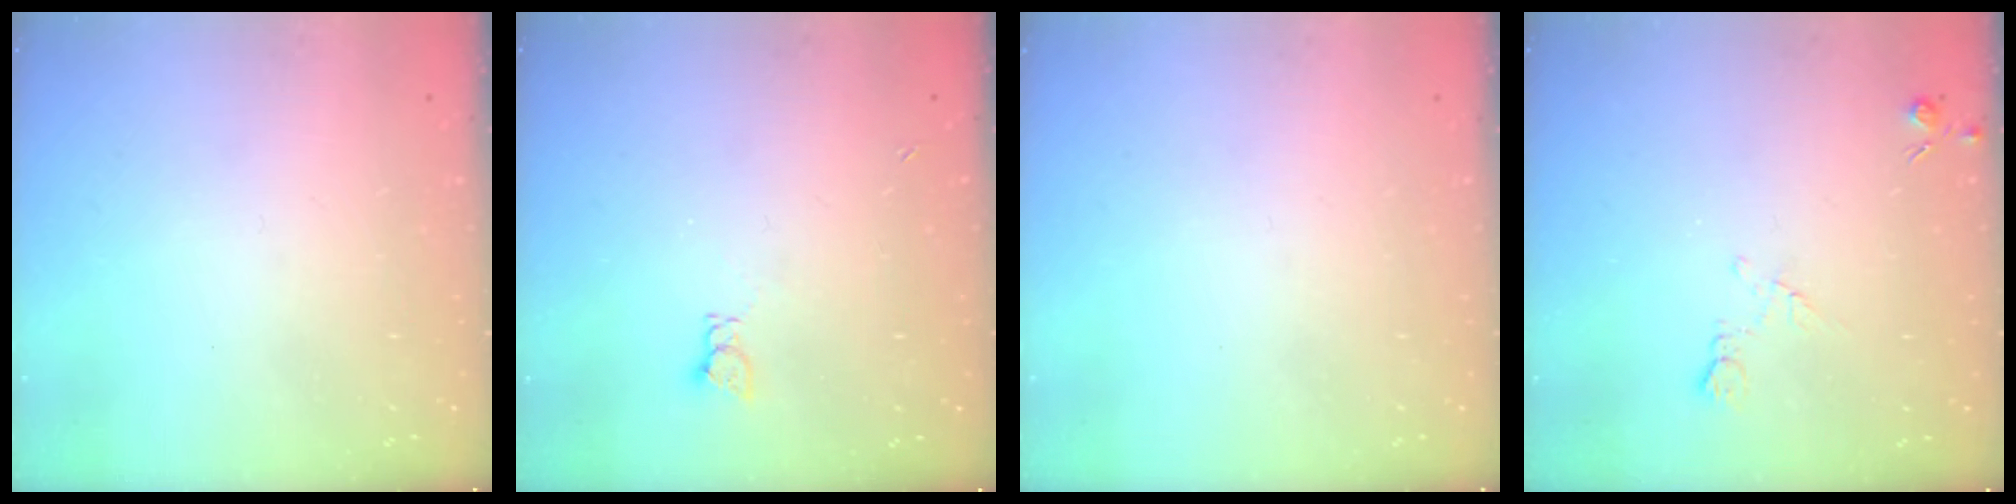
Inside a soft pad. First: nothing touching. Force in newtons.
{"total": 2.0, "press": 2.0, "slide": 0.3}
{"total": 0.0}
{"total": 6.2, "press": 6.1, "slide": 0.8}